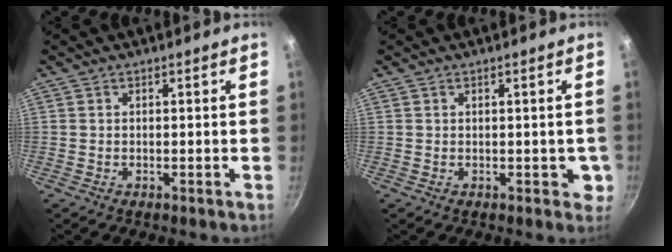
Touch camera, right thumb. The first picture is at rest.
{"total": 2.5, "force": [-0.1, 1.8, 1.7], "torque": [-0.004, 0.002, 0.000]}